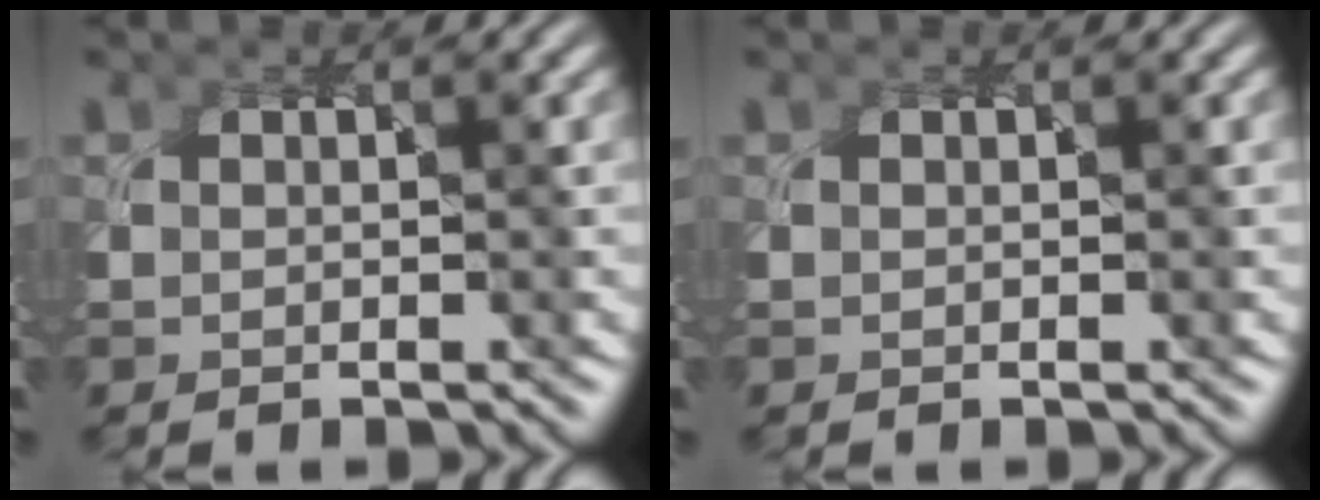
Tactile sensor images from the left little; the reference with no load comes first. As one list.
[{"total": 0.0}]